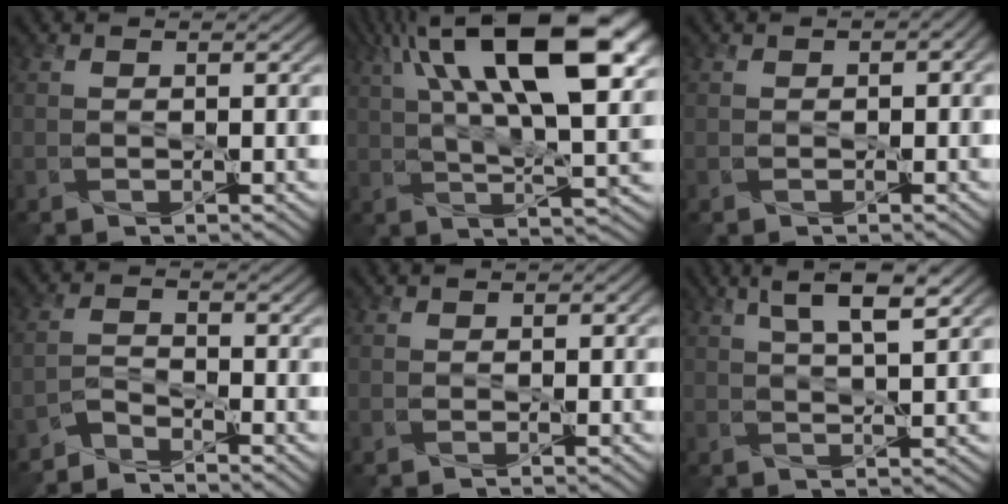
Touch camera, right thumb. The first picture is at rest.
{"total": 18.1, "force": [6.7, 6.6, 15.5], "torque": [-0.265, 0.033, 0.102]}
{"total": 1.4, "force": [0.0, 1.2, 0.9], "torque": [-0.016, -0.003, -0.002]}
{"total": 3.2, "force": [-3.1, 0.6, 0.6], "torque": [-0.013, 0.000, -0.073]}
{"total": 0.7, "force": [0.0, 0.6, 0.3], "torque": [-0.005, -0.004, -0.003]}
{"total": 6.0, "force": [3.0, 1.3, 5.0], "torque": [-0.089, 0.006, 0.056]}